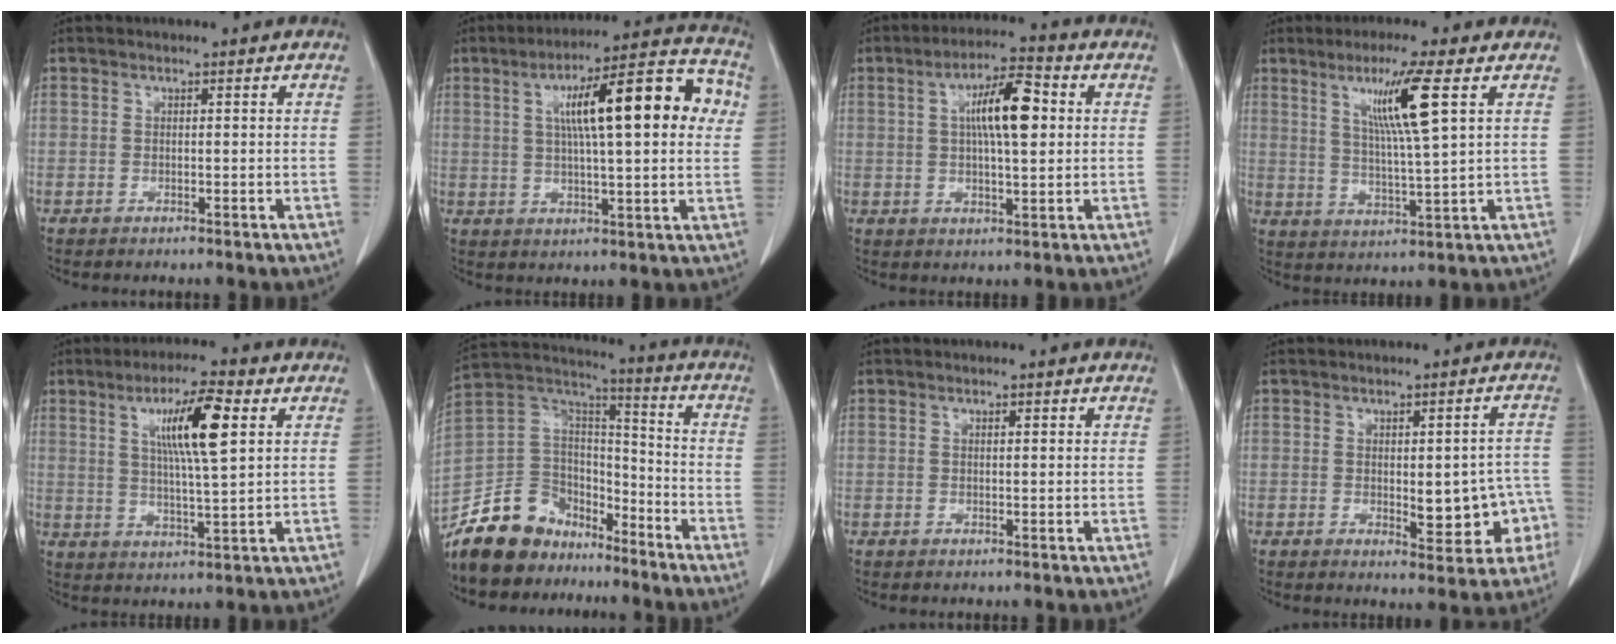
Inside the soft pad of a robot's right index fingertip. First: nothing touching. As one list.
[{"total": 17.6, "force": [4.1, 2.9, 16.8], "torque": [-0.241, 0.040, 0.056]}, {"total": 9.4, "force": [1.9, 2.2, 9.0], "torque": [-0.158, 0.018, 0.031]}, {"total": 9.4, "force": [3.8, -0.9, 8.5], "torque": [-0.155, -0.006, 0.073]}, {"total": 9.8, "force": [3.5, 0.5, 9.2], "torque": [-0.161, 0.004, 0.059]}, {"total": 13.4, "force": [-10.6, 7.8, 2.8], "torque": [-0.064, 0.065, -0.193]}, {"total": 0.9, "force": [0.5, 0.1, 0.7], "torque": [-0.015, 0.001, 0.007]}, {"total": 8.6, "force": [-1.9, 3.6, 7.7], "torque": [-0.076, 0.018, -0.014]}]